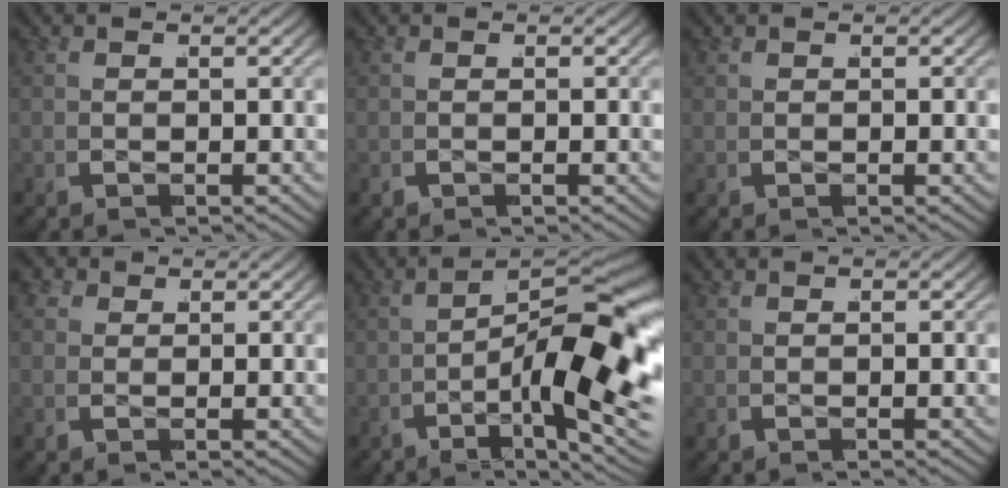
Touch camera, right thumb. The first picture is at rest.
{"total": 0.0}
{"total": 0.0}
{"total": 1.9, "force": [1.0, 1.5, 0.6], "torque": [-0.012, -0.006, 0.015]}
{"total": 14.9, "force": [-2.3, 5.9, 13.5], "torque": [-0.209, -0.022, -0.028]}
{"total": 0.0}